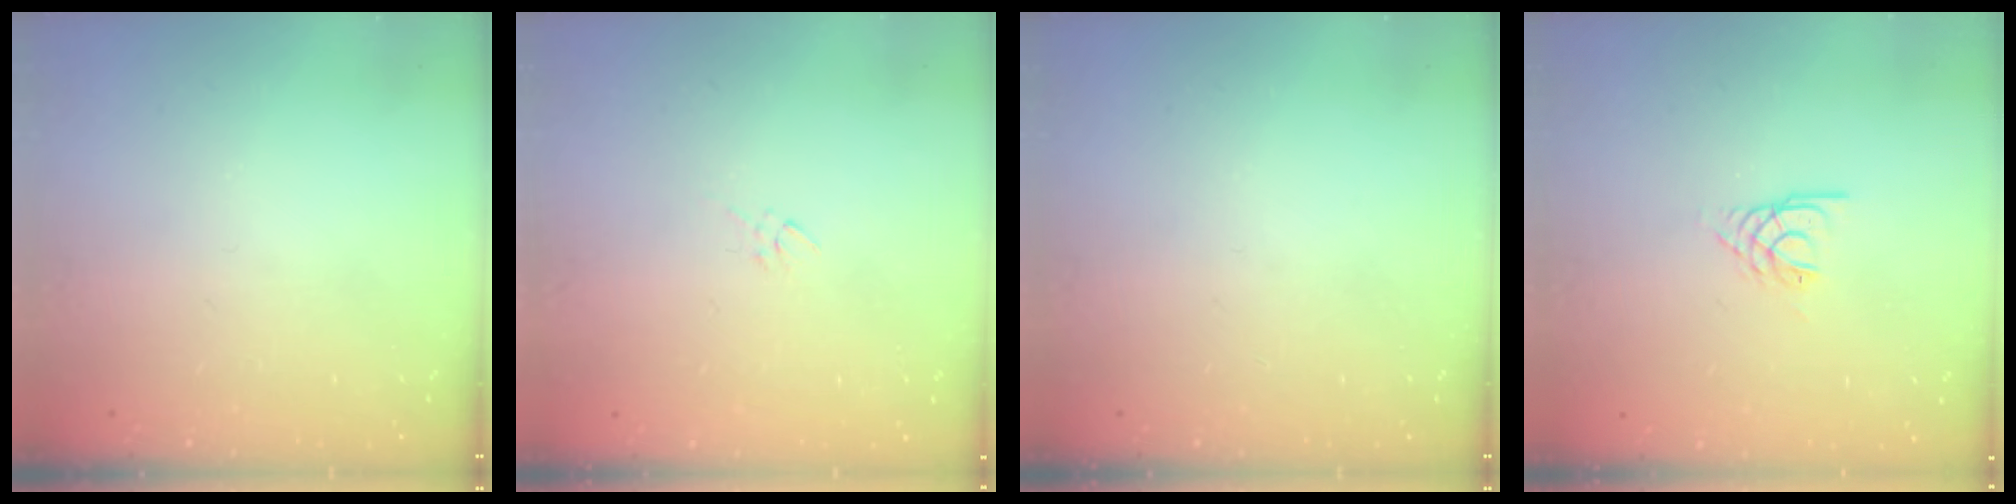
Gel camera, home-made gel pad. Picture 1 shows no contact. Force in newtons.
{"total": 2.2, "press": 2.1, "slide": 0.4}
{"total": 0.0}
{"total": 3.0, "press": 3.0, "slide": 0.5}